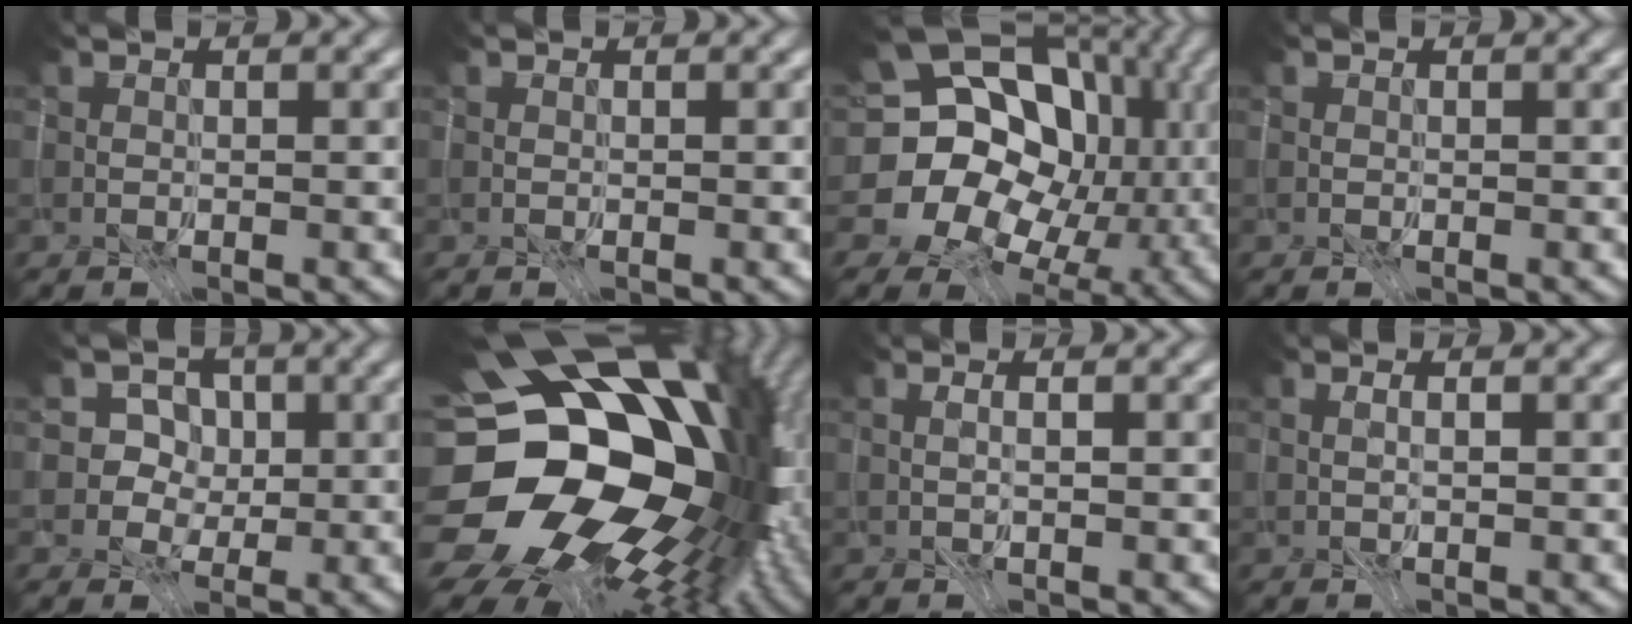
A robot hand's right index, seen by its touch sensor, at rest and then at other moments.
{"total": 0.0}
{"total": 13.7, "force": [-0.7, 11.2, 7.8], "torque": [-0.125, -0.007, 0.000]}
{"total": 0.0}
{"total": 6.8, "force": [3.0, 4.9, 3.7], "torque": [-0.050, 0.024, 0.026]}
{"total": 17.3, "force": [-3.3, 11.5, 12.5], "torque": [-0.184, -0.055, -0.057]}
{"total": 1.6, "force": [-1.1, -1.1, -0.2], "torque": [0.011, -0.005, -0.012]}
{"total": 1.3, "force": [-0.9, -1.0, -0.2], "torque": [0.009, -0.003, -0.010]}